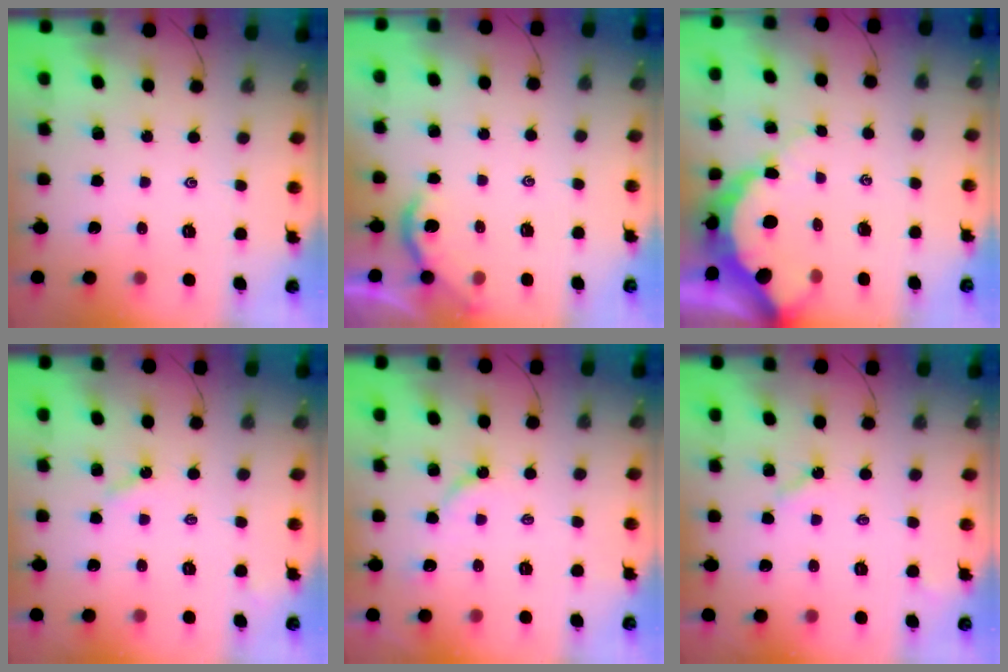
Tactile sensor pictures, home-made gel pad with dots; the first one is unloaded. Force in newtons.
{"total": 1.8, "press": 1.8, "slide": 0.1}
{"total": 9.0, "press": 9.0, "slide": 0.9}
{"total": 2.8, "press": 2.8, "slide": 0.5}
{"total": 5.1, "press": 5.1, "slide": 0.6}
{"total": 2.6, "press": 2.5, "slide": 0.3}